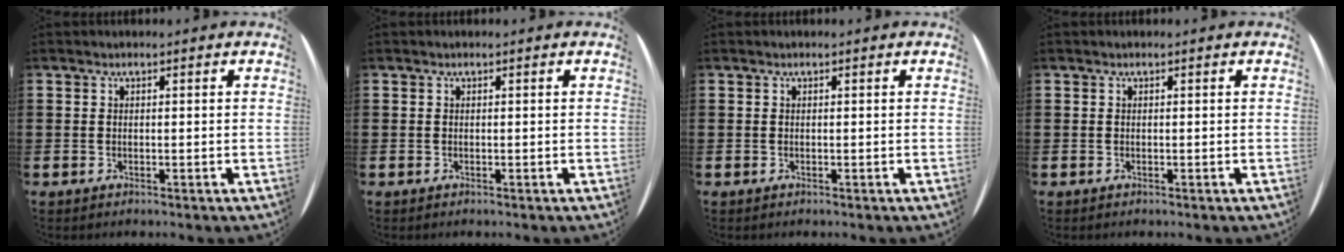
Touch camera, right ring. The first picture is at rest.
{"total": 0.0}
{"total": 0.0}
{"total": 0.0}